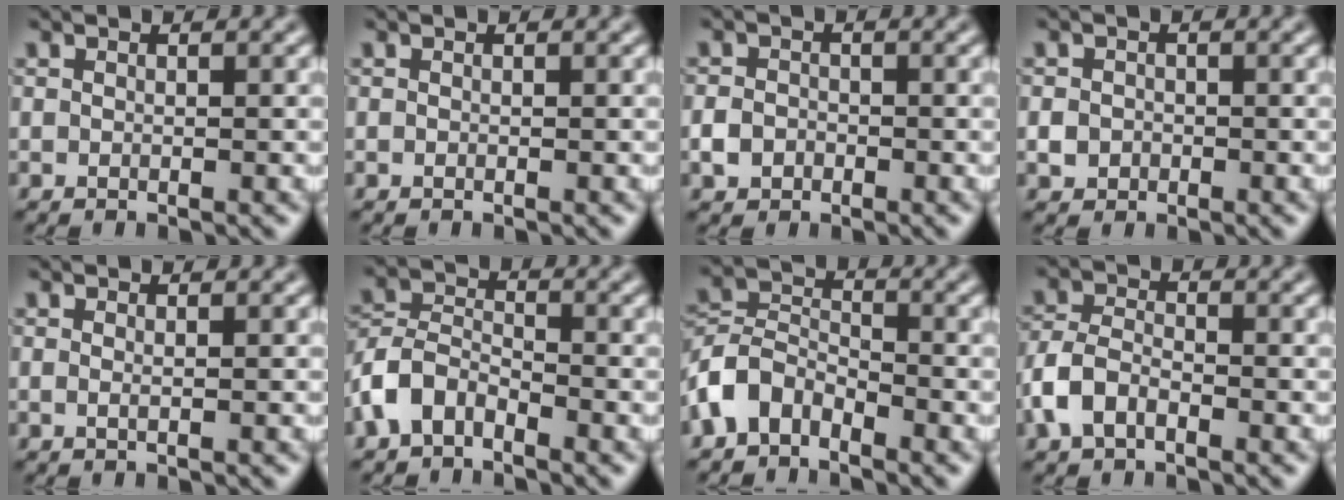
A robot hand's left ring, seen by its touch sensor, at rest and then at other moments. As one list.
[{"total": 0.0}, {"total": 1.8, "force": [-0.7, 1.5, 0.7], "torque": [-0.007, 0.000, -0.018]}, {"total": 1.5, "force": [-0.4, 1.3, 0.5], "torque": [-0.002, -0.001, -0.011]}, {"total": 0.5, "force": [0.1, 0.1, 0.5], "torque": [-0.009, -0.002, 0.000]}, {"total": 3.9, "force": [-2.5, 2.2, 2.0], "torque": [-0.043, 0.007, -0.060]}, {"total": 4.2, "force": [-2.8, 2.5, 1.9], "torque": [-0.041, 0.007, -0.066]}, {"total": 3.4, "force": [-1.8, 2.0, 2.1], "torque": [-0.045, 0.005, -0.045]}]